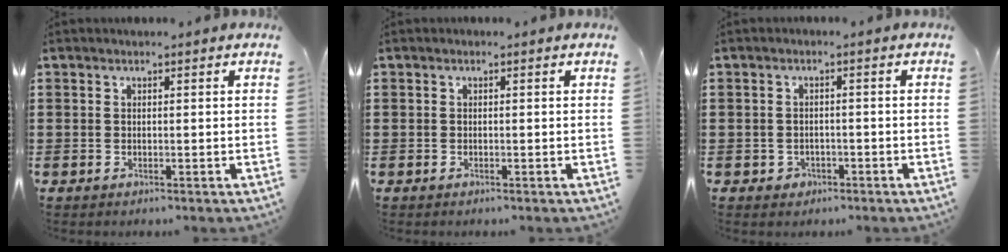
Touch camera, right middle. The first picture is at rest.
{"total": 0.0}
{"total": 1.2, "force": [-0.8, 0.9, 0.3], "torque": [-0.009, 0.000, -0.017]}